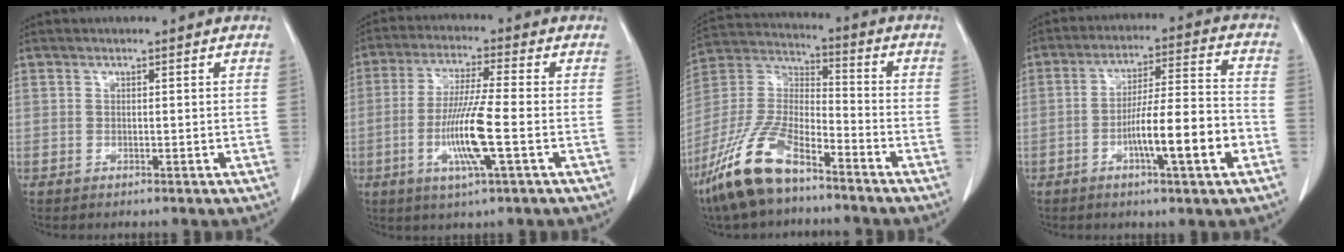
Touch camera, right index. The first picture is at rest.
{"total": 10.2, "force": [-2.7, -0.1, 9.9], "torque": [-0.197, -0.013, -0.055]}
{"total": 14.8, "force": [-10.2, 4.4, 9.7], "torque": [-0.215, -0.006, -0.194]}
{"total": 12.1, "force": [-4.4, 0.7, 11.2], "torque": [-0.182, 0.006, -0.070]}